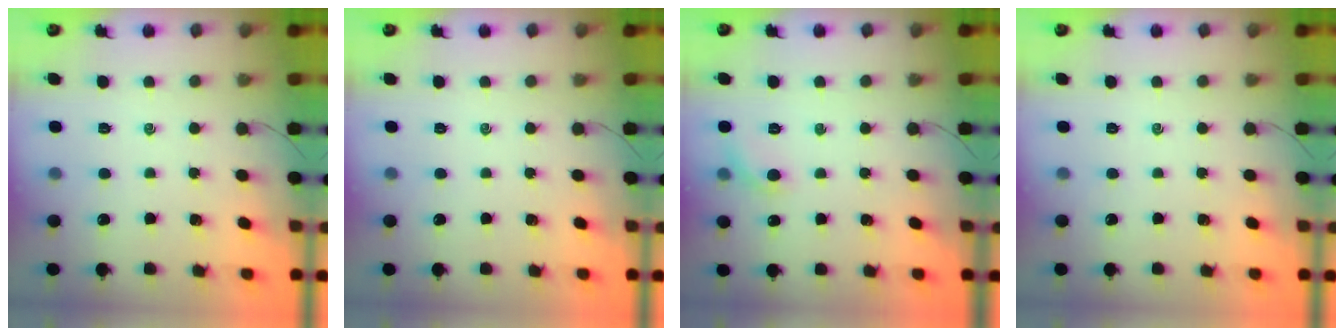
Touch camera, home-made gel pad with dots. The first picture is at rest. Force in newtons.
{"total": 0.0}
{"total": 6.0, "press": 5.9, "slide": 1.3}
{"total": 0.0}